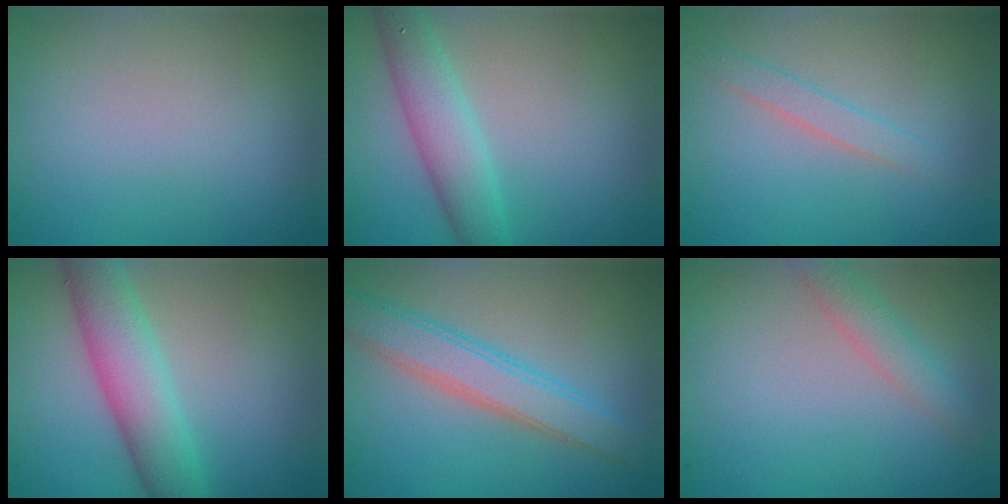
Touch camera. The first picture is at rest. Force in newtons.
{"total": 4.1, "press": 4.1, "slide": 0.0}
{"total": 1.5, "press": 1.5, "slide": 0.1}
{"total": 5.7, "press": 5.7, "slide": 0.2}
{"total": 4.4, "press": 4.4, "slide": 0.2}
{"total": 2.2, "press": 2.2, "slide": 0.1}